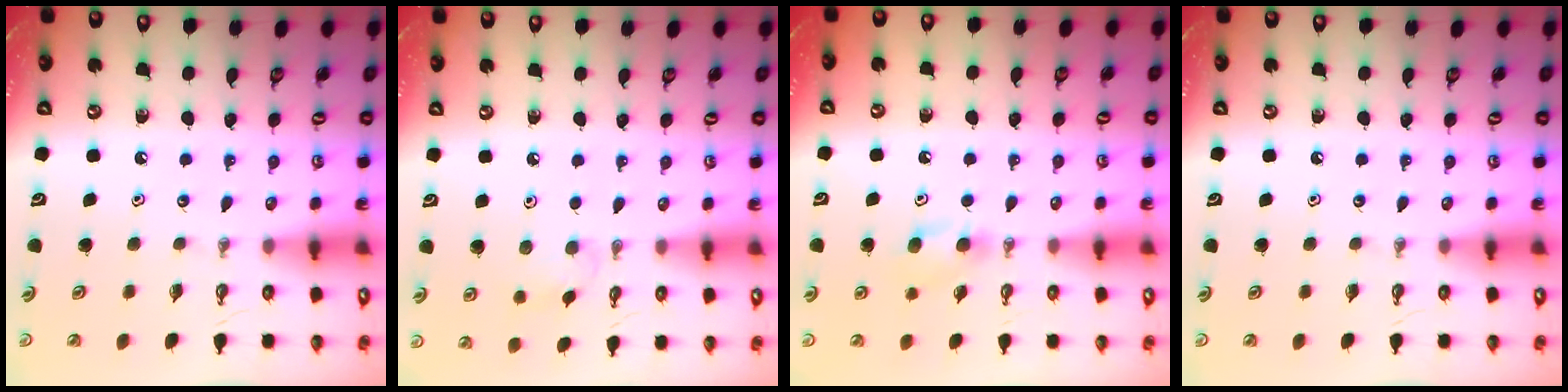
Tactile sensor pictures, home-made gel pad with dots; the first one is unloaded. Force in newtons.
{"total": 6.2, "press": 6.1, "slide": 0.9}
{"total": 7.2, "press": 7.2, "slide": 1.1}
{"total": 0.0}